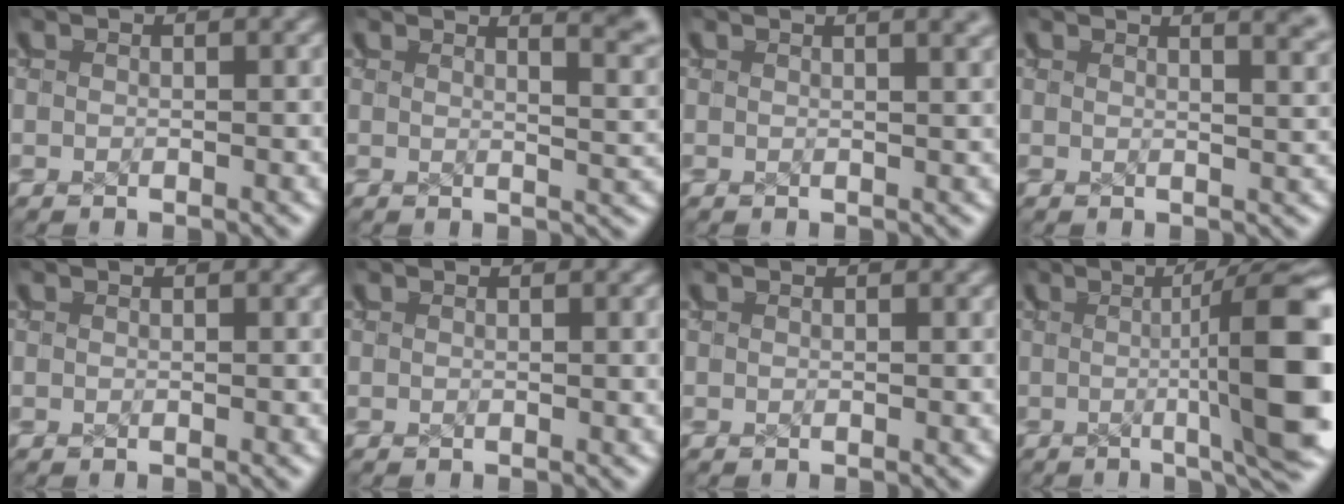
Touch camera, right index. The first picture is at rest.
{"total": 6.0, "force": [3.9, 2.2, 4.1], "torque": [-0.035, 0.014, 0.048]}
{"total": 1.5, "force": [1.2, -0.2, 0.9], "torque": [-0.013, 0.000, 0.021]}
{"total": 4.3, "force": [3.1, 1.2, 2.8], "torque": [-0.028, 0.010, 0.041]}
{"total": 0.0}
{"total": 0.0}
{"total": 0.0}
{"total": 11.0, "force": [-2.9, 1.8, 10.4], "torque": [-0.081, 0.020, -0.044]}